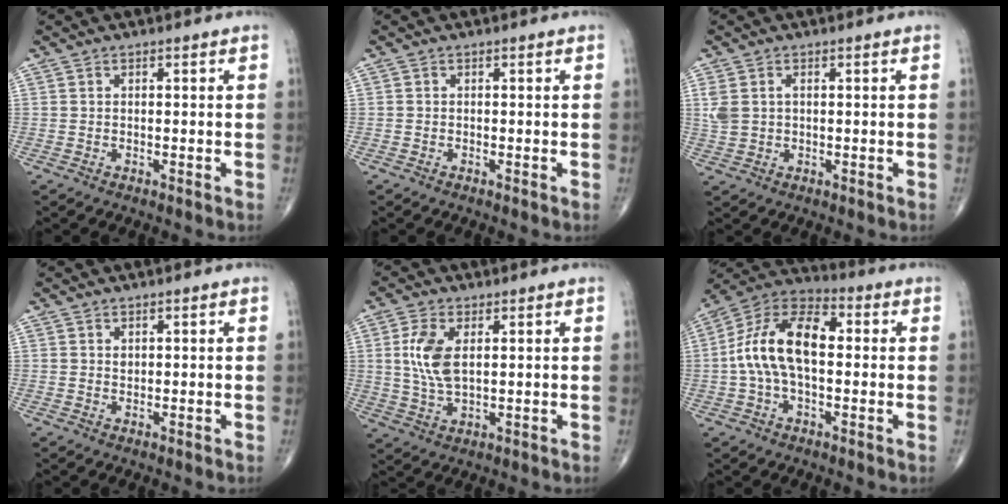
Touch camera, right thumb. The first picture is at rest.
{"total": 0.0}
{"total": 4.0, "force": [0.6, 2.8, 2.9], "torque": [-0.074, 0.010, 0.018]}
{"total": 0.8, "force": [0.3, 0.6, 0.4], "torque": [-0.002, -0.001, 0.006]}
{"total": 7.9, "force": [1.6, 4.1, 6.6], "torque": [-0.142, -0.007, 0.036]}
{"total": 14.9, "force": [0.5, 8.1, 12.5], "torque": [-0.233, 0.041, -0.003]}